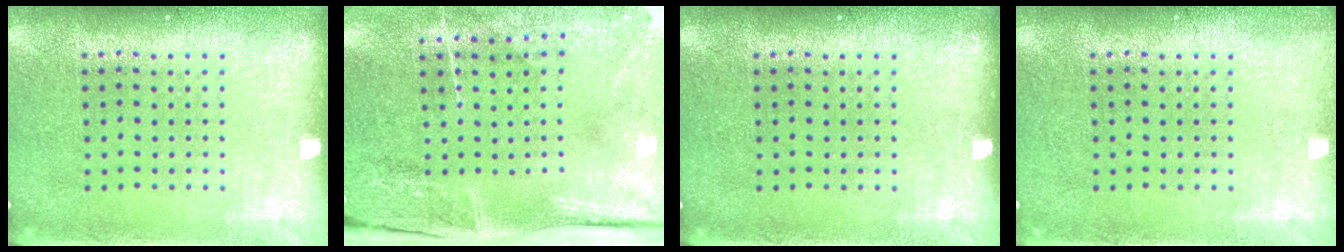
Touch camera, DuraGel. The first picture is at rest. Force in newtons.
{"total": 5.0, "press": 3.9, "slide": 3.2}
{"total": 0.0}
{"total": 0.7, "press": 0.7, "slide": 0.1}